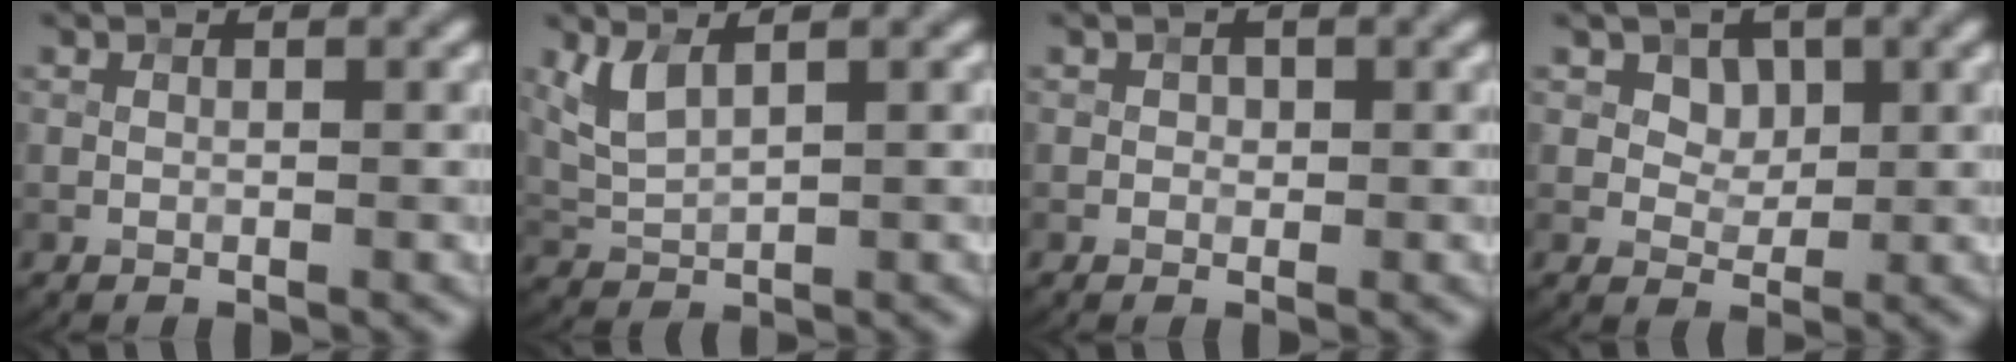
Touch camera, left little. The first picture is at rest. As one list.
[{"total": 3.0, "force": [1.6, 1.0, 2.3], "torque": [-0.063, 0.000, 0.039]}, {"total": 0.6, "force": [0.1, 0.6, 0.2], "torque": [0.002, -0.004, -0.001]}, {"total": 2.7, "force": [1.1, 2.0, 1.3], "torque": [-0.026, -0.013, 0.025]}]